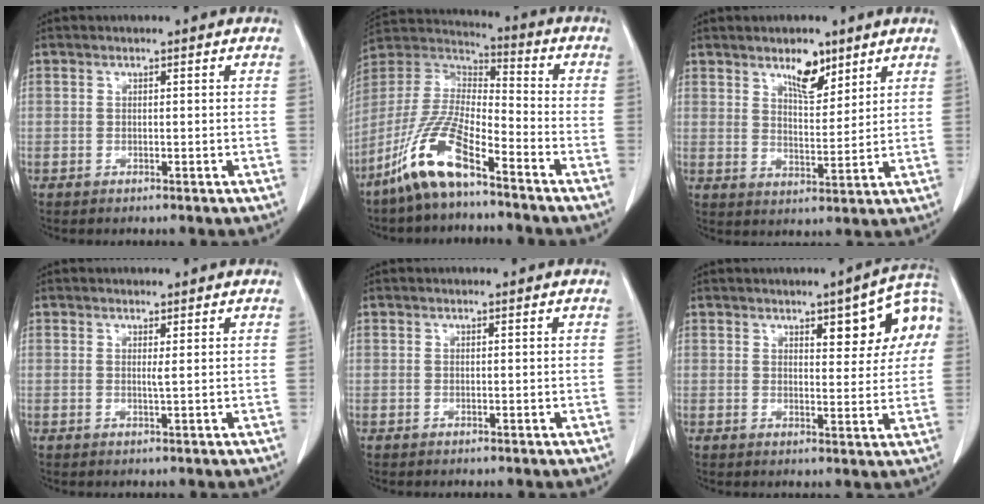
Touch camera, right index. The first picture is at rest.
{"total": 13.1, "force": [-8.6, 2.6, 9.6], "torque": [-0.212, -0.004, -0.168]}
{"total": 6.0, "force": [4.2, 2.2, 3.7], "torque": [-0.062, -0.004, 0.073]}
{"total": 0.6, "force": [0.3, -0.1, 0.5], "torque": [-0.015, -0.004, 0.007]}
{"total": 0.0}
{"total": 9.6, "force": [3.5, 2.7, 8.5], "torque": [-0.102, 0.019, 0.043]}